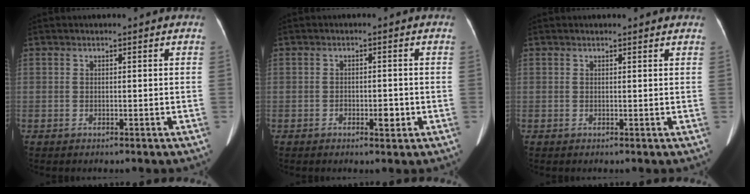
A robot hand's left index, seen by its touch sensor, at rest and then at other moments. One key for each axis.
{"total": 2.2, "fx": -0.8, "fy": 1.1, "fz": 1.8, "tx": -0.026, "ty": 0.002, "tz": -0.009}
{"total": 2.1, "fx": 2.0, "fy": 0.4, "fz": 0.5, "tx": -0.012, "ty": 0.010, "tz": 0.019}